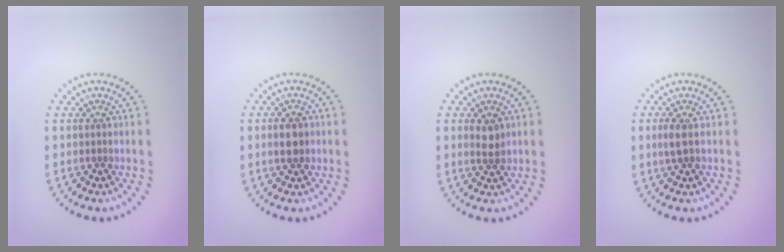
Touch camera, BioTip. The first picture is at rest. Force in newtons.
{"total": 2.6, "press": 2.6, "slide": 0.0}
{"total": 1.8, "press": 1.7, "slide": 0.6}
{"total": 1.5, "press": 1.4, "slide": 0.5}